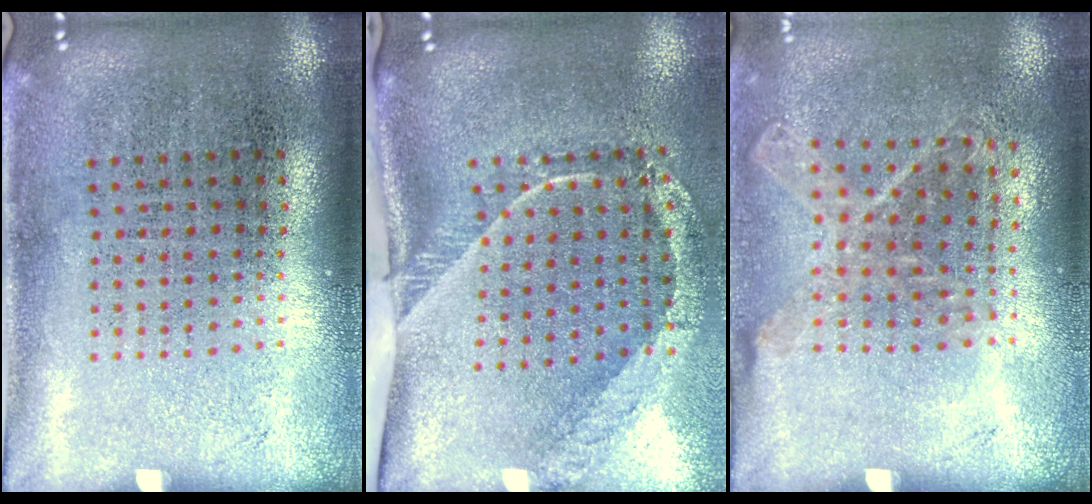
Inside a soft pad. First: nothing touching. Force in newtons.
{"total": 2.6, "press": 1.7, "slide": 1.9}
{"total": 1.1, "press": 1.0, "slide": 0.5}